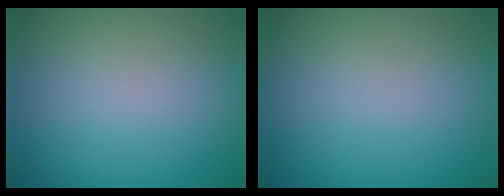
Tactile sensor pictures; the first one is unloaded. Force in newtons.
{"total": 0.0}